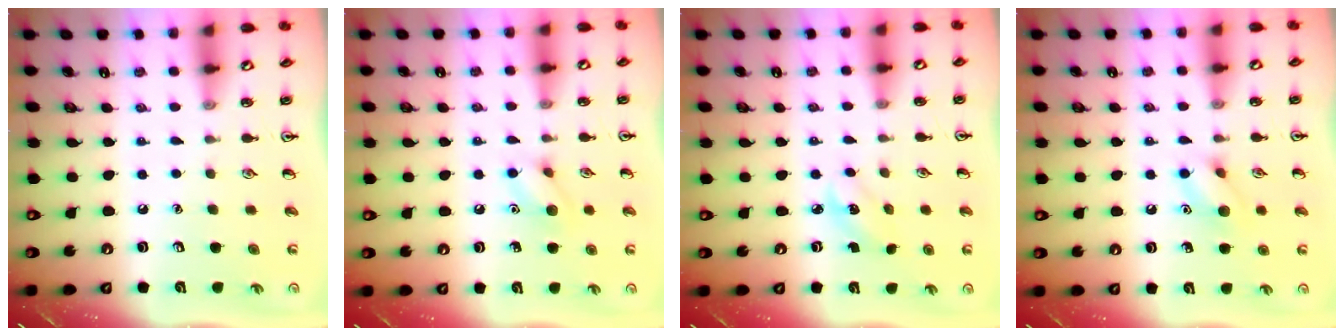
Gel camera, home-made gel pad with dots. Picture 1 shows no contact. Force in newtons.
{"total": 7.5, "press": 7.4, "slide": 0.7}
{"total": 2.9, "press": 2.8, "slide": 0.9}
{"total": 8.7, "press": 8.6, "slide": 0.6}